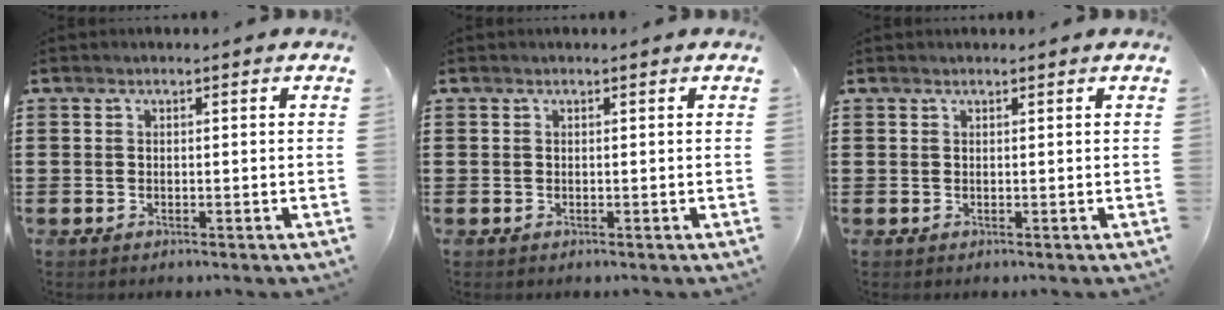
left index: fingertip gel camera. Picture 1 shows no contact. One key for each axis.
{"total": 0.0}
{"total": 0.6, "fx": 0.5, "fy": 0.0, "fz": 0.1, "tx": -0.005, "ty": -0.001, "tz": 0.011}